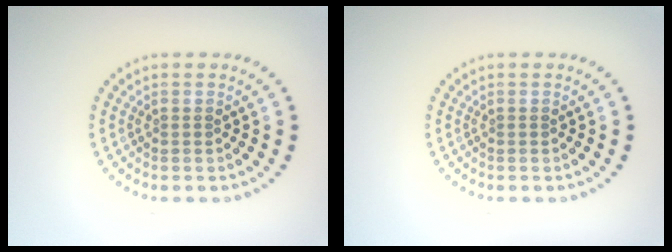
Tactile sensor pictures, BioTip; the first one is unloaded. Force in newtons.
{"total": 0.0}